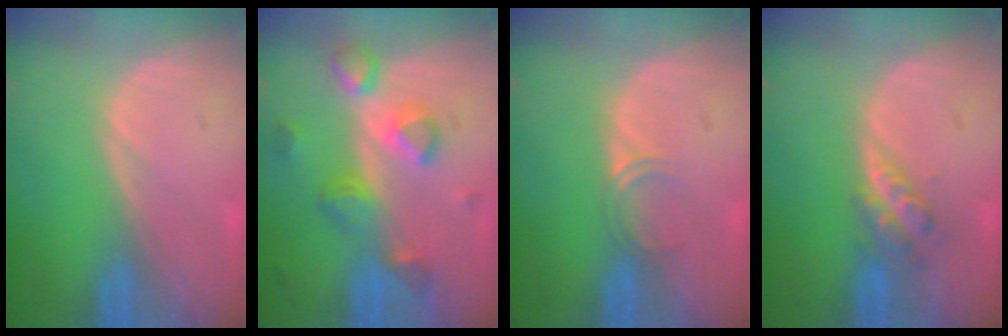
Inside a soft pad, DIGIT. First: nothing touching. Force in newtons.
{"total": 7.8, "press": 6.9, "slide": 3.5}
{"total": 1.8, "press": 1.5, "slide": 1.1}
{"total": 4.1, "press": 3.6, "slide": 2.1}